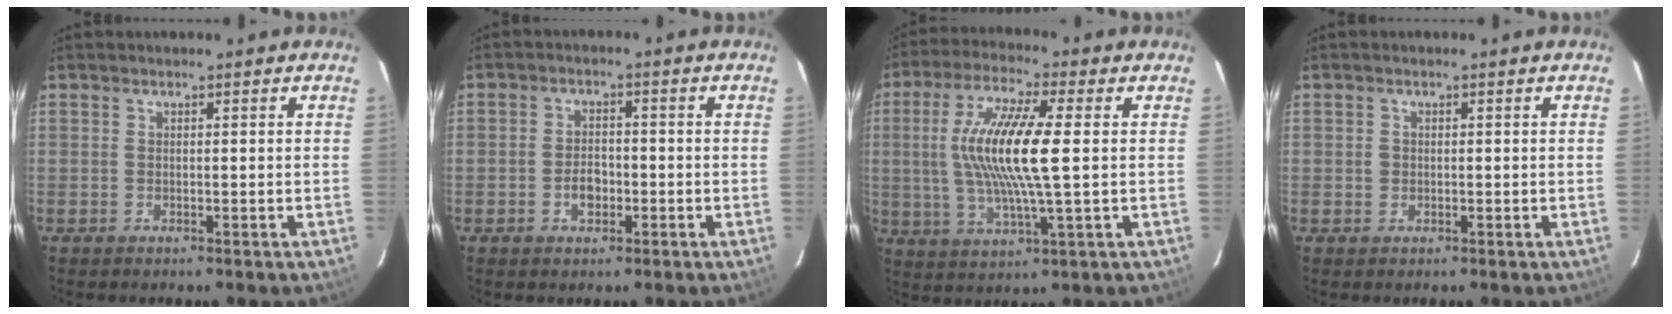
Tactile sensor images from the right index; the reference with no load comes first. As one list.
[{"total": 3.7, "force": [-1.4, 2.4, 2.4], "torque": [-0.046, 0.005, -0.022]}, {"total": 14.6, "force": [1.1, 2.1, 14.4], "torque": [-0.280, 0.001, 0.019]}, {"total": 1.1, "force": [0.0, 1.1, 0.2], "torque": [0.000, 0.002, -0.001]}]